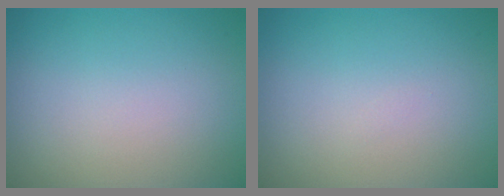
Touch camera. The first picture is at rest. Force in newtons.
{"total": 0.0}